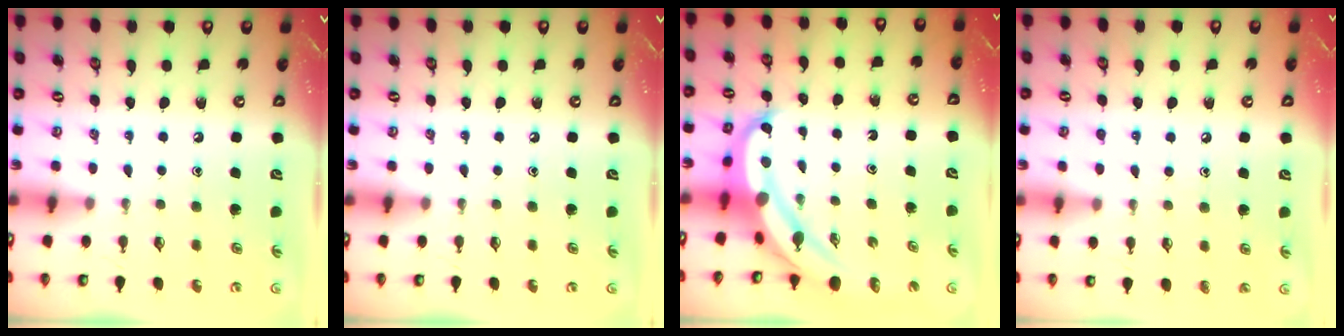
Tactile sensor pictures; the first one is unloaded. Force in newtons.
{"total": 0.0}
{"total": 7.3, "press": 7.3, "slide": 0.9}
{"total": 7.0, "press": 7.0, "slide": 0.9}